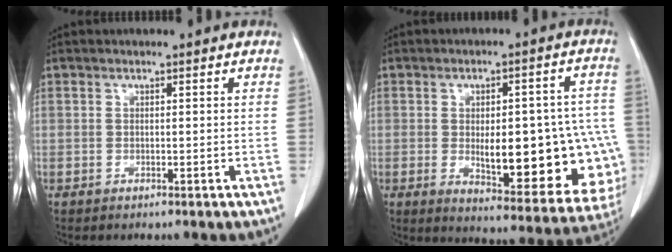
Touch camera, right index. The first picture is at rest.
{"total": 18.6, "force": [-2.4, 7.8, 16.8], "torque": [-0.162, 0.014, -0.002]}